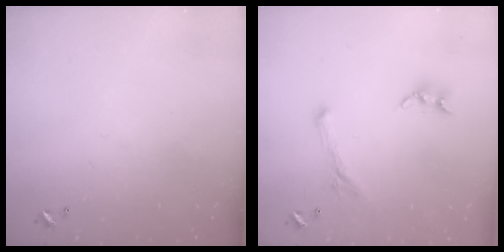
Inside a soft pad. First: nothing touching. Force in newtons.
{"total": 1.6, "press": 1.5, "slide": 0.4}